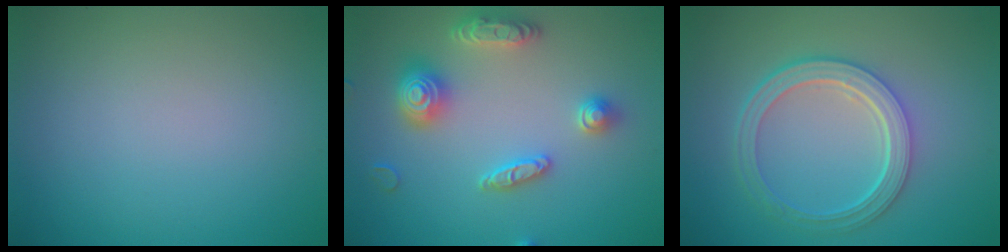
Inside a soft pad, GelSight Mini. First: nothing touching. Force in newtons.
{"total": 4.2, "press": 4.1, "slide": 1.0}
{"total": 5.0, "press": 3.8, "slide": 3.3}